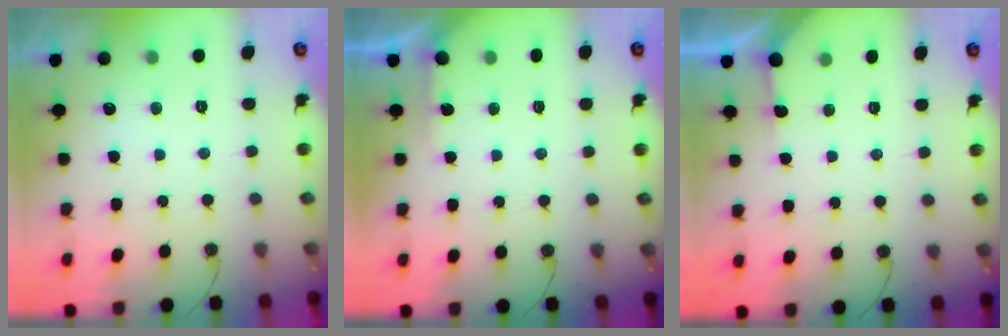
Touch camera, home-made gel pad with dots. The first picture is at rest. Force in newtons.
{"total": 2.0, "press": 2.0, "slide": 0.3}
{"total": 4.2, "press": 4.2, "slide": 0.4}